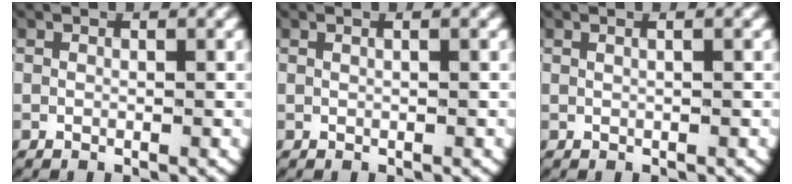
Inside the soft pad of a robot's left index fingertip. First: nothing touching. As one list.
[{"total": 0.6, "force": [0.2, -0.1, 0.6], "torque": [-0.010, 0.002, 0.006]}, {"total": 0.9, "force": [0.4, -0.1, 0.9], "torque": [-0.014, 0.004, 0.007]}]